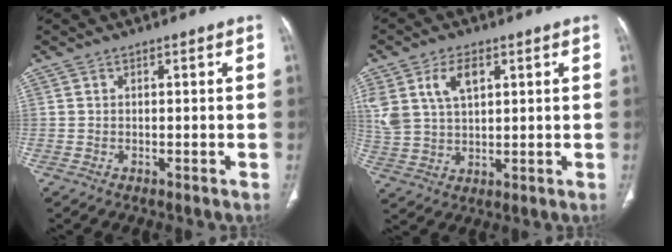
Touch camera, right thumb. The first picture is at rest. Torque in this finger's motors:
{"motor_torque": [0.15, 2.02, 0.75, 0.81, 0.10]}